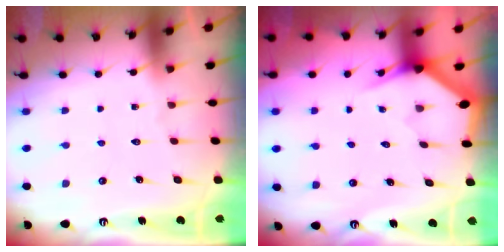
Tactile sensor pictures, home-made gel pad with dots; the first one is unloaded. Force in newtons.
{"total": 3.0, "press": 3.0, "slide": 0.1}